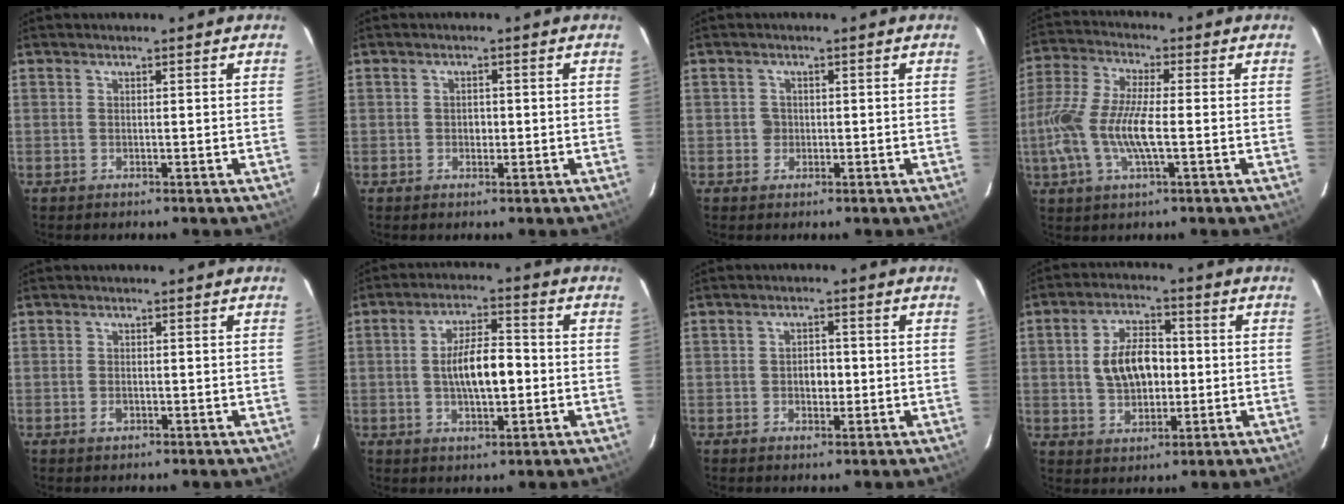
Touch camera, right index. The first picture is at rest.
{"total": 1.6, "force": [-0.3, 1.4, 0.7], "torque": [-0.011, 0.004, -0.004]}
{"total": 1.8, "force": [-0.3, 1.8, 0.1], "torque": [0.001, 0.003, -0.003]}
{"total": 13.2, "force": [-2.4, 3.8, 12.4], "torque": [-0.266, -0.003, -0.051]}
{"total": 1.6, "force": [-0.6, 1.1, 0.9], "torque": [-0.017, 0.000, -0.011]}
{"total": 9.1, "force": [-0.9, 3.5, 8.3], "torque": [-0.151, 0.007, -0.011]}
{"total": 3.0, "force": [-0.4, 2.2, 2.0], "torque": [-0.034, 0.007, -0.006]}
{"total": 9.8, "force": [0.3, 6.0, 7.8], "torque": [-0.147, 0.018, 0.013]}